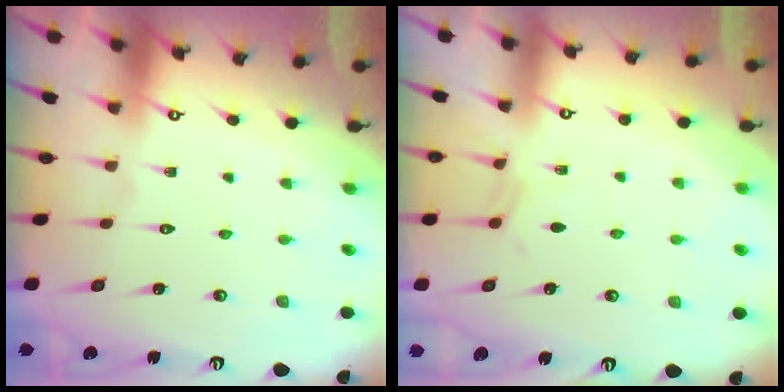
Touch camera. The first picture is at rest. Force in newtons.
{"total": 4.1, "press": 4.0, "slide": 0.5}